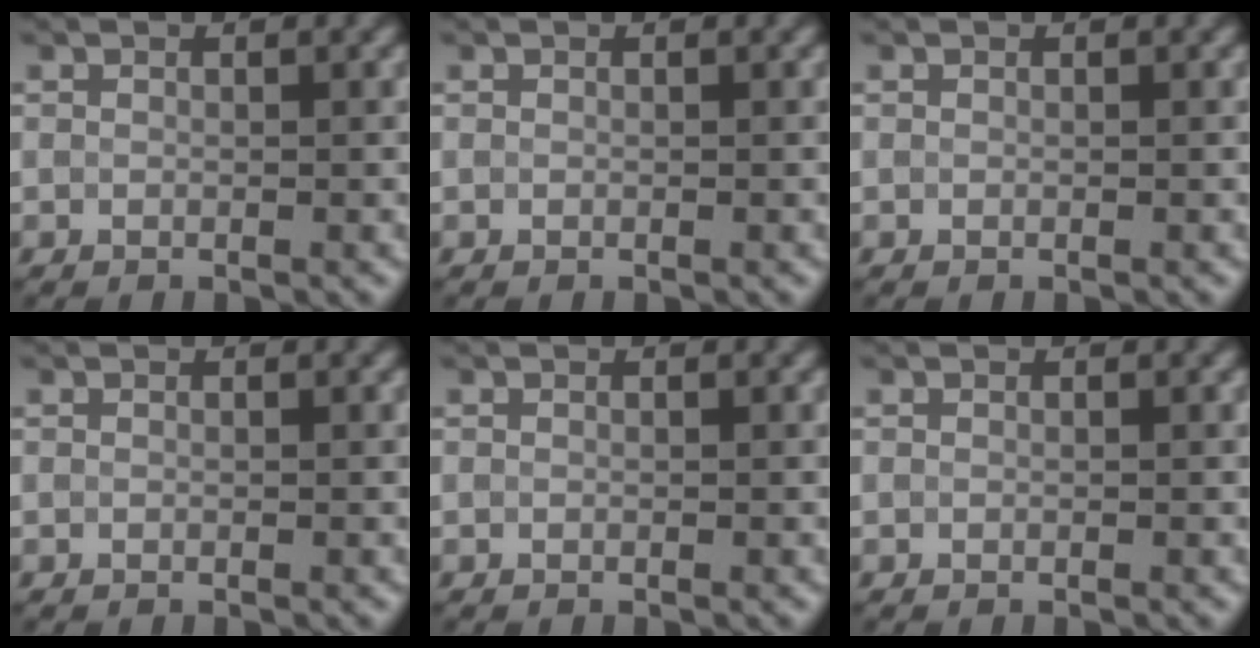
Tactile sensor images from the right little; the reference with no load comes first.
{"total": 0.0}
{"total": 0.0}
{"total": 0.0}
{"total": 0.0}
{"total": 0.0}